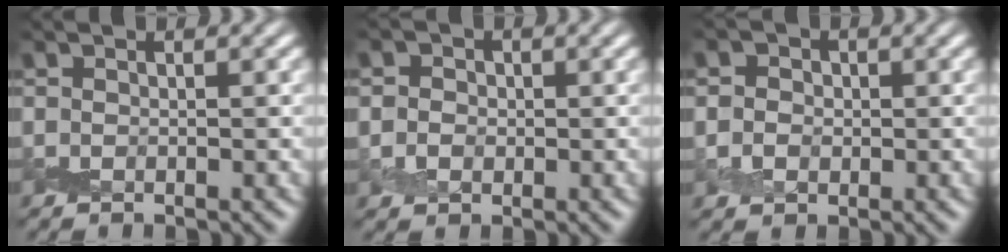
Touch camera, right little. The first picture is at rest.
{"total": 2.9, "force": [0.3, 2.5, 1.3], "torque": [-0.010, 0.010, -0.012]}
{"total": 3.3, "force": [0.4, 3.0, 1.5], "torque": [-0.011, 0.012, -0.011]}